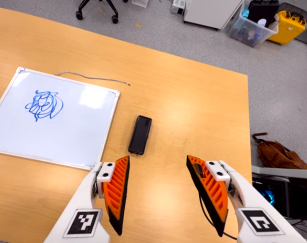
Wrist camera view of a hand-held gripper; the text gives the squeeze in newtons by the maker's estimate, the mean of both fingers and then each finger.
{"total": 0.0}